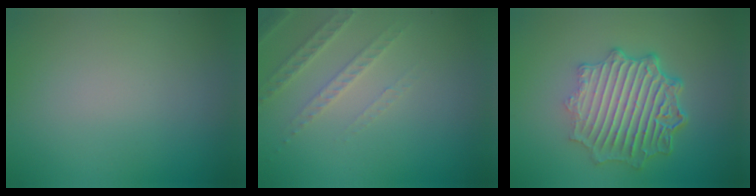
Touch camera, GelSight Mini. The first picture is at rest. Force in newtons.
{"total": 2.5, "press": 2.4, "slide": 0.7}
{"total": 7.1, "press": 5.3, "slide": 4.7}